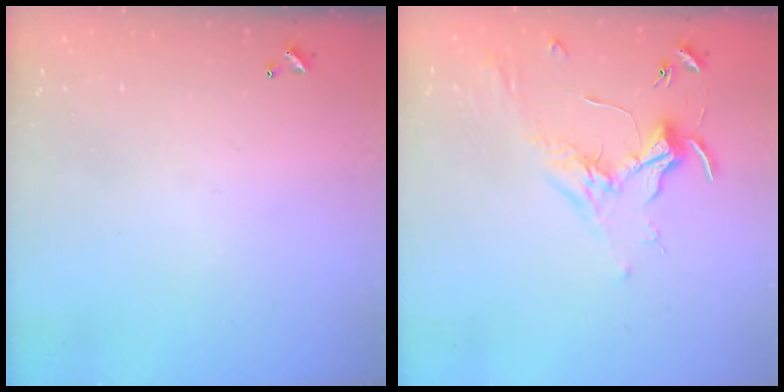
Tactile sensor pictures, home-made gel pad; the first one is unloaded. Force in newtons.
{"total": 1.8, "press": 1.6, "slide": 0.7}